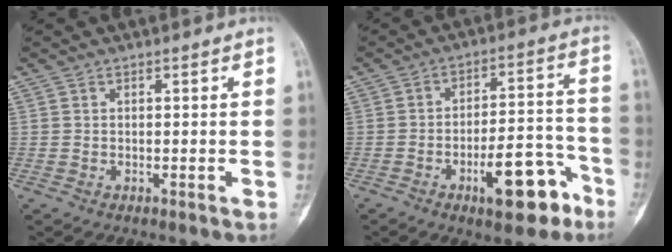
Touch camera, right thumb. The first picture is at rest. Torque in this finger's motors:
{"motor_torque": [2.00, 0.96, 1.12, -1.20, 0.30]}